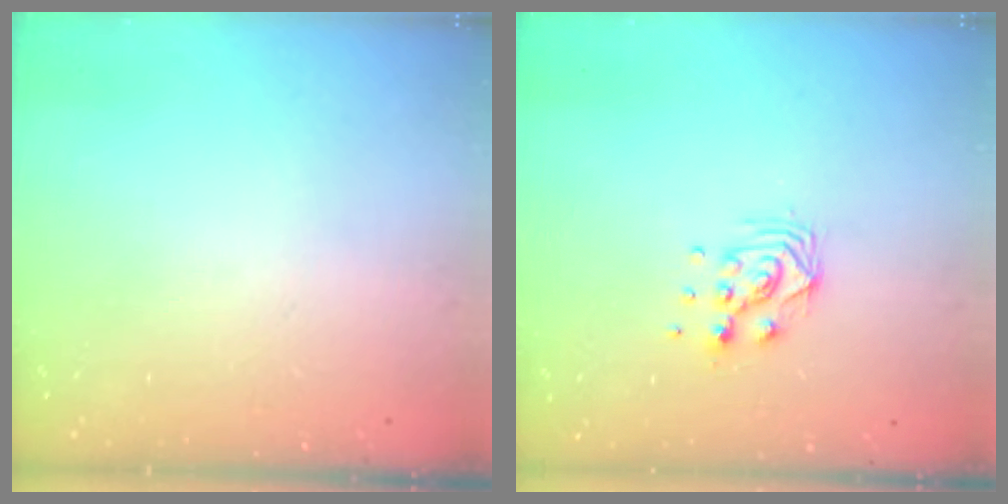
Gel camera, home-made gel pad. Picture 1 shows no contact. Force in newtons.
{"total": 7.8, "press": 7.8, "slide": 0.7}